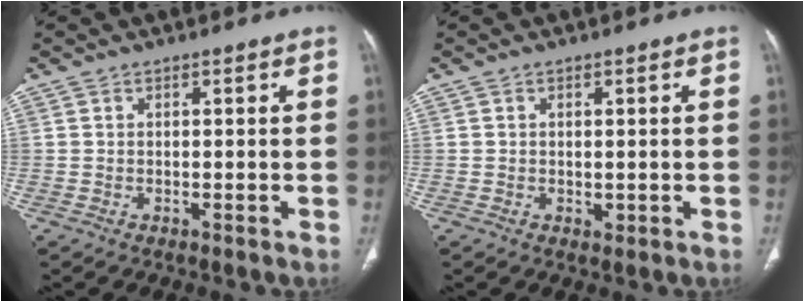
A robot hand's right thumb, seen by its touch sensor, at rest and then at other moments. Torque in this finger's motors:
{"motor_torque": [-0.22, 0.34, -0.28, 0.14, 0.03]}